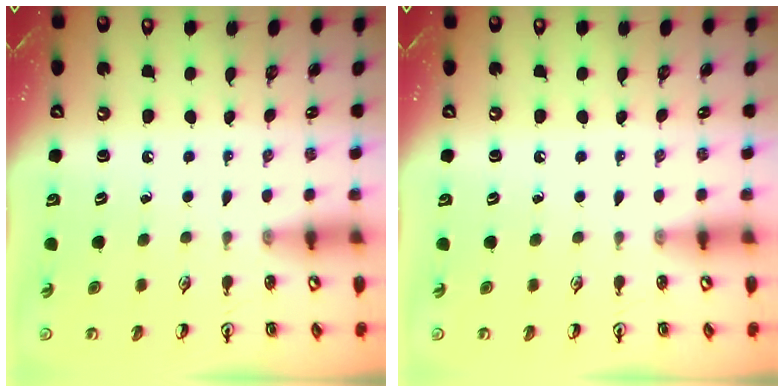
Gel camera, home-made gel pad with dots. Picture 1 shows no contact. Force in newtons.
{"total": 0.0}